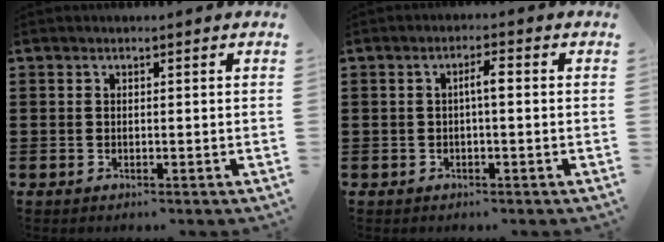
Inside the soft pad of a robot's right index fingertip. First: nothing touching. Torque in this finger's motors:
{"motor_torque": [0.54, -0.35, 0.08, 0.07]}